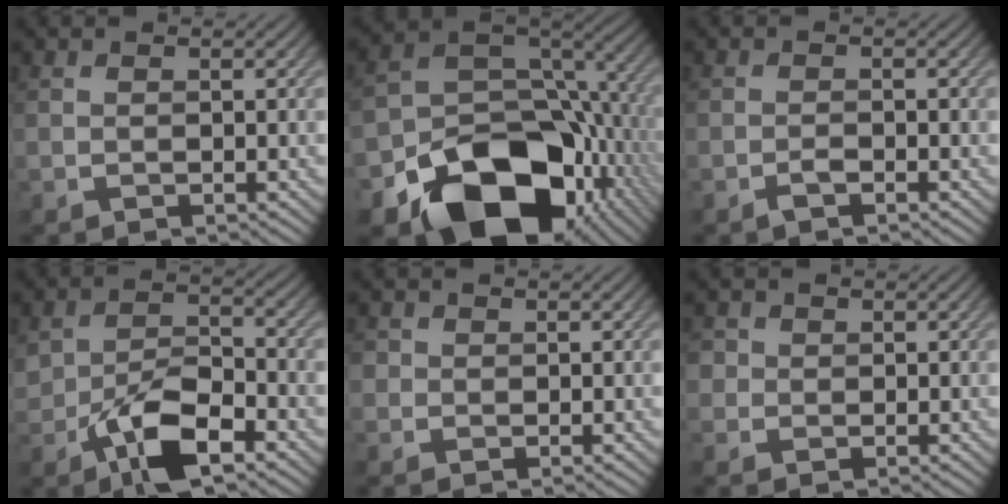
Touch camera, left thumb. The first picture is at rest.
{"total": 18.3, "force": [-9.5, 12.3, 9.6], "torque": [-0.165, -0.056, -0.137]}
{"total": 1.4, "force": [-1.2, 0.3, 0.7], "torque": [-0.013, -0.001, -0.025]}
{"total": 8.2, "force": [-4.0, 4.1, 5.9], "torque": [-0.113, -0.003, -0.077]}
{"total": 1.0, "force": [0.1, 1.0, 0.2], "torque": [0.000, -0.002, -0.002]}
{"total": 1.6, "force": [0.3, 1.5, 0.3], "torque": [-0.002, -0.001, 0.001]}